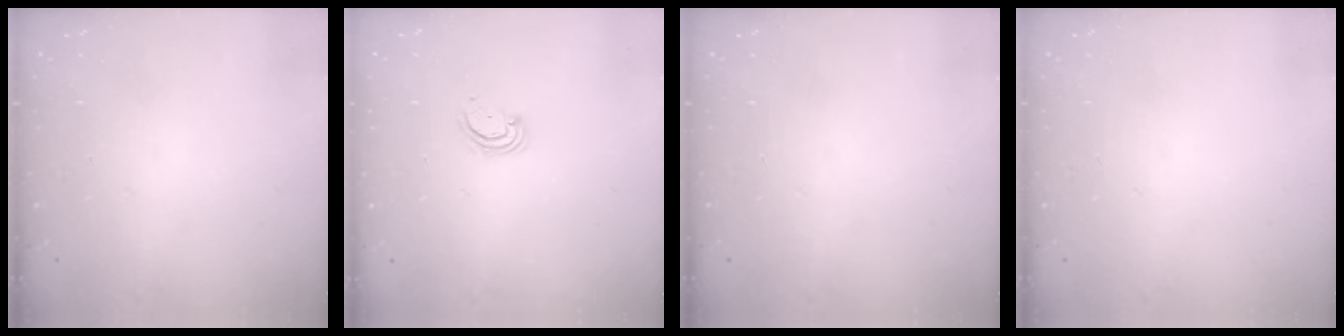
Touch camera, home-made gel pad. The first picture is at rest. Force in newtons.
{"total": 2.9, "press": 2.9, "slide": 0.2}
{"total": 0.0}
{"total": 0.0}